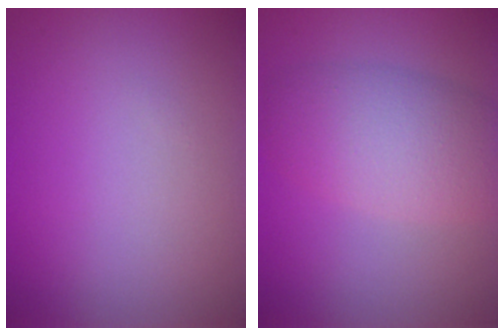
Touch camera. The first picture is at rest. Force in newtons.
{"total": 6.4, "press": 6.4, "slide": 0.1}